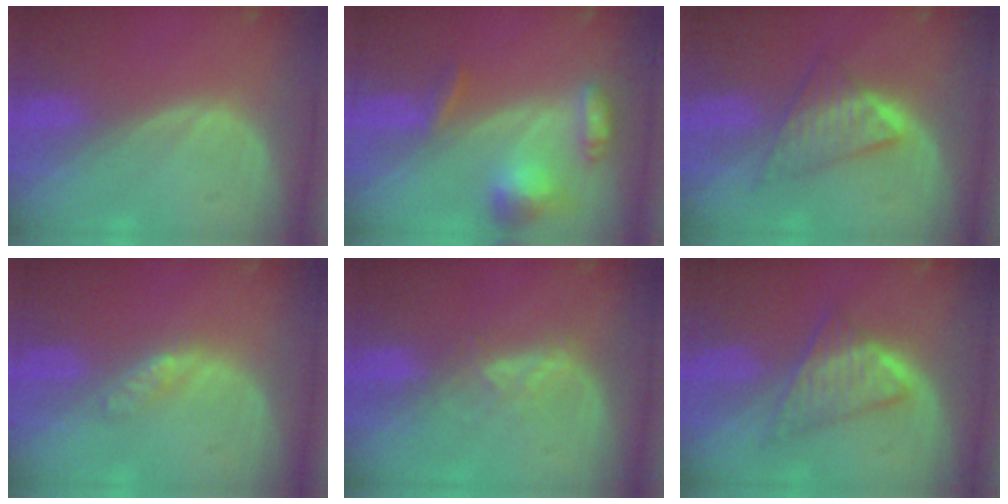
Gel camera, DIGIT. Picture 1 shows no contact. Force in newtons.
{"total": 7.1, "press": 6.5, "slide": 2.7}
{"total": 5.9, "press": 5.9, "slide": 0.7}
{"total": 2.4, "press": 2.4, "slide": 0.2}
{"total": 2.9, "press": 2.8, "slide": 0.7}
{"total": 6.2, "press": 5.8, "slide": 2.1}